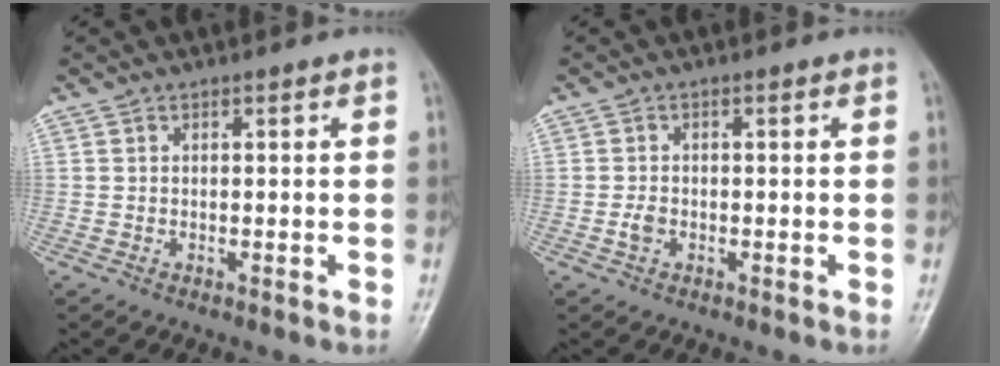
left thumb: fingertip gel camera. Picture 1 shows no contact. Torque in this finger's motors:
{"motor_torque": [-0.45, 0.58, 0.10, 0.02, 0.00]}